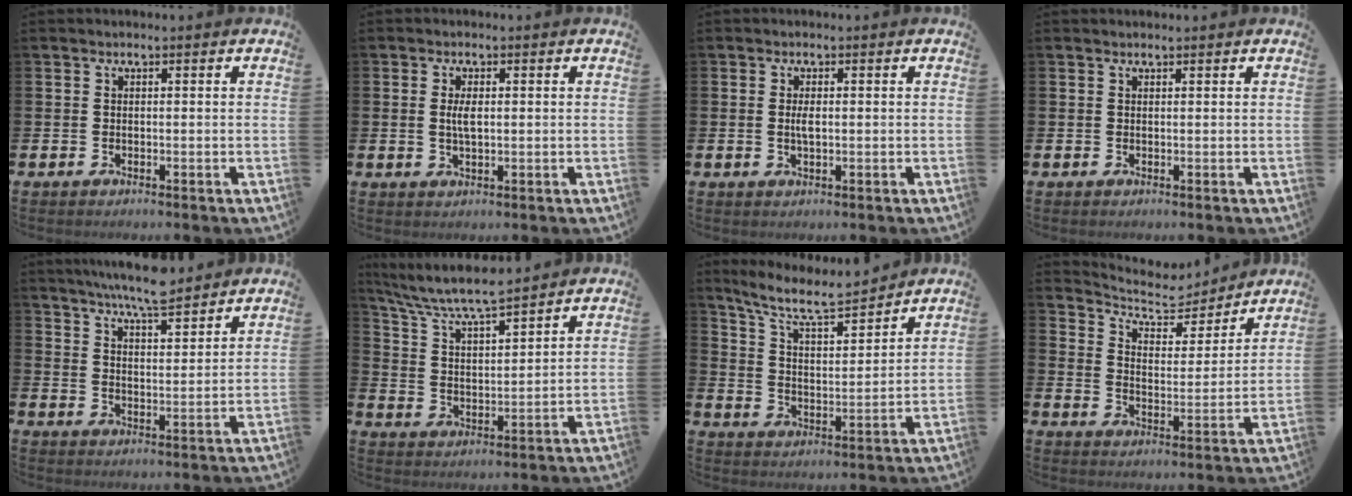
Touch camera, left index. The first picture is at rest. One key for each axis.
{"total": 2.6, "fx": 0.5, "fy": 1.0, "fz": 2.3, "tx": -0.043, "ty": 0.004, "tz": 0.005}
{"total": 1.8, "fx": 0.2, "fy": 0.6, "fz": 1.7, "tx": -0.029, "ty": 0.002, "tz": 0.001}
{"total": 0.6, "fx": 0.6, "fy": 0.1, "fz": 0.1, "tx": 0.009, "ty": -0.003, "tz": 0.008}
{"total": 7.2, "fx": 7.0, "fy": 0.2, "fz": 1.8, "tx": -0.049, "ty": -0.037, "tz": 0.125}
{"total": 7.3, "fx": 6.8, "fy": 0.6, "fz": 2.6, "tx": -0.080, "ty": -0.043, "tz": 0.117}
{"total": 8.4, "fx": 7.6, "fy": 1.7, "fz": 3.3, "tx": -0.096, "ty": -0.042, "tz": 0.133}
{"total": 6.7, "fx": 5.8, "fy": 2.7, "fz": 1.9, "tx": -0.065, "ty": -0.043, "tz": 0.095}